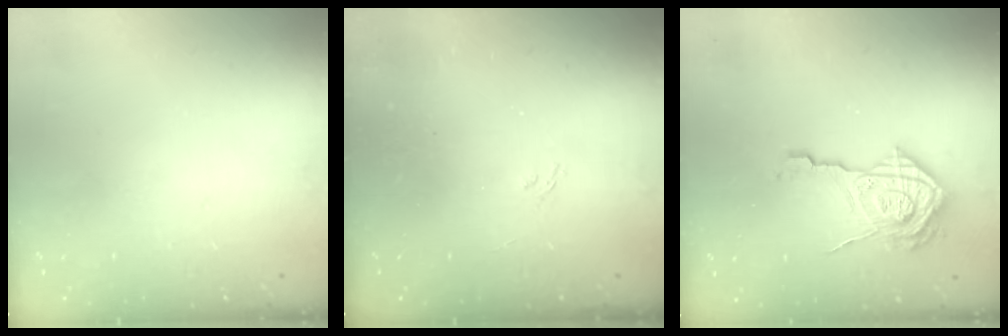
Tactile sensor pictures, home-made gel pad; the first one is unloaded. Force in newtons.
{"total": 1.3, "press": 0.7, "slide": 1.2}
{"total": 15.9, "press": 15.9, "slide": 1.1}